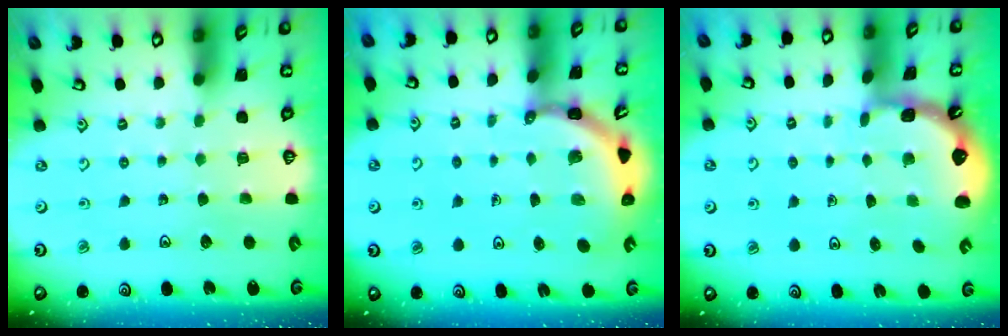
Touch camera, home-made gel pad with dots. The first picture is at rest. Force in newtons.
{"total": 4.2, "press": 4.2, "slide": 0.5}
{"total": 1.2, "press": 1.2, "slide": 0.1}